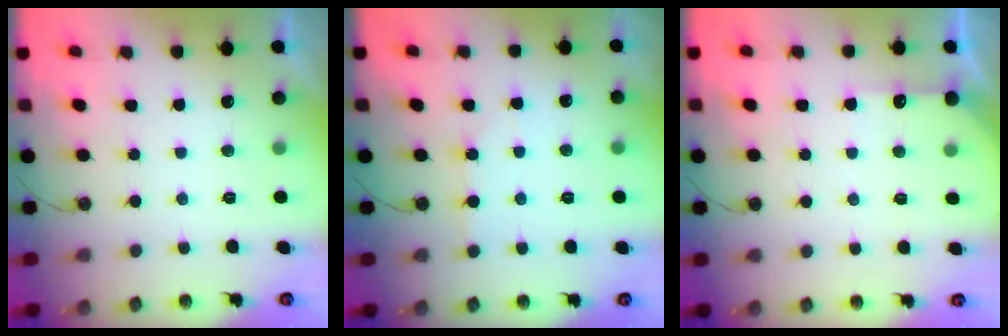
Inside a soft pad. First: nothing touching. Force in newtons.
{"total": 3.7, "press": 3.6, "slide": 0.6}
{"total": 5.4, "press": 5.3, "slide": 0.6}